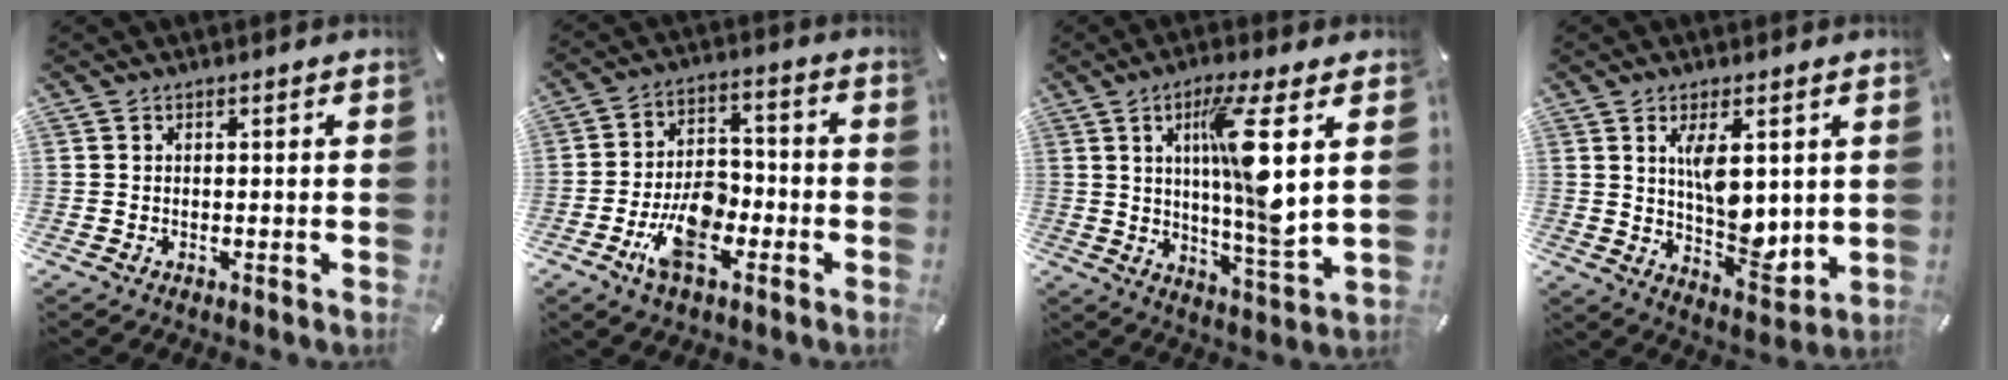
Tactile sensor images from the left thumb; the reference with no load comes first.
{"total": 11.8, "force": [-5.2, 6.8, 8.1], "torque": [-0.150, 0.021, -0.092]}
{"total": 14.4, "force": [4.0, 1.9, 13.7], "torque": [-0.233, -0.023, 0.053]}
{"total": 10.1, "force": [3.2, 5.2, 8.0], "torque": [-0.127, -0.026, 0.054]}